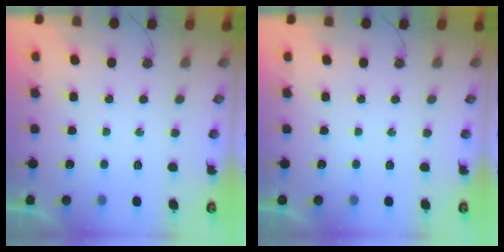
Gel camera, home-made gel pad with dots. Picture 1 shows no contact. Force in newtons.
{"total": 0.0}